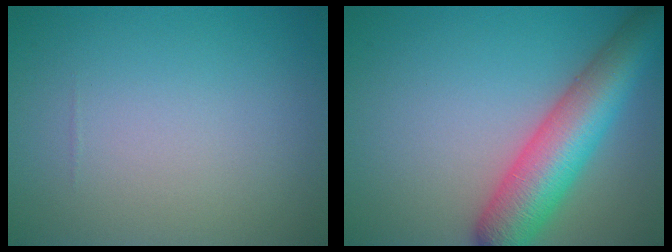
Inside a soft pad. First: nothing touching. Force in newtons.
{"total": 8.4, "press": 8.4, "slide": 0.3}